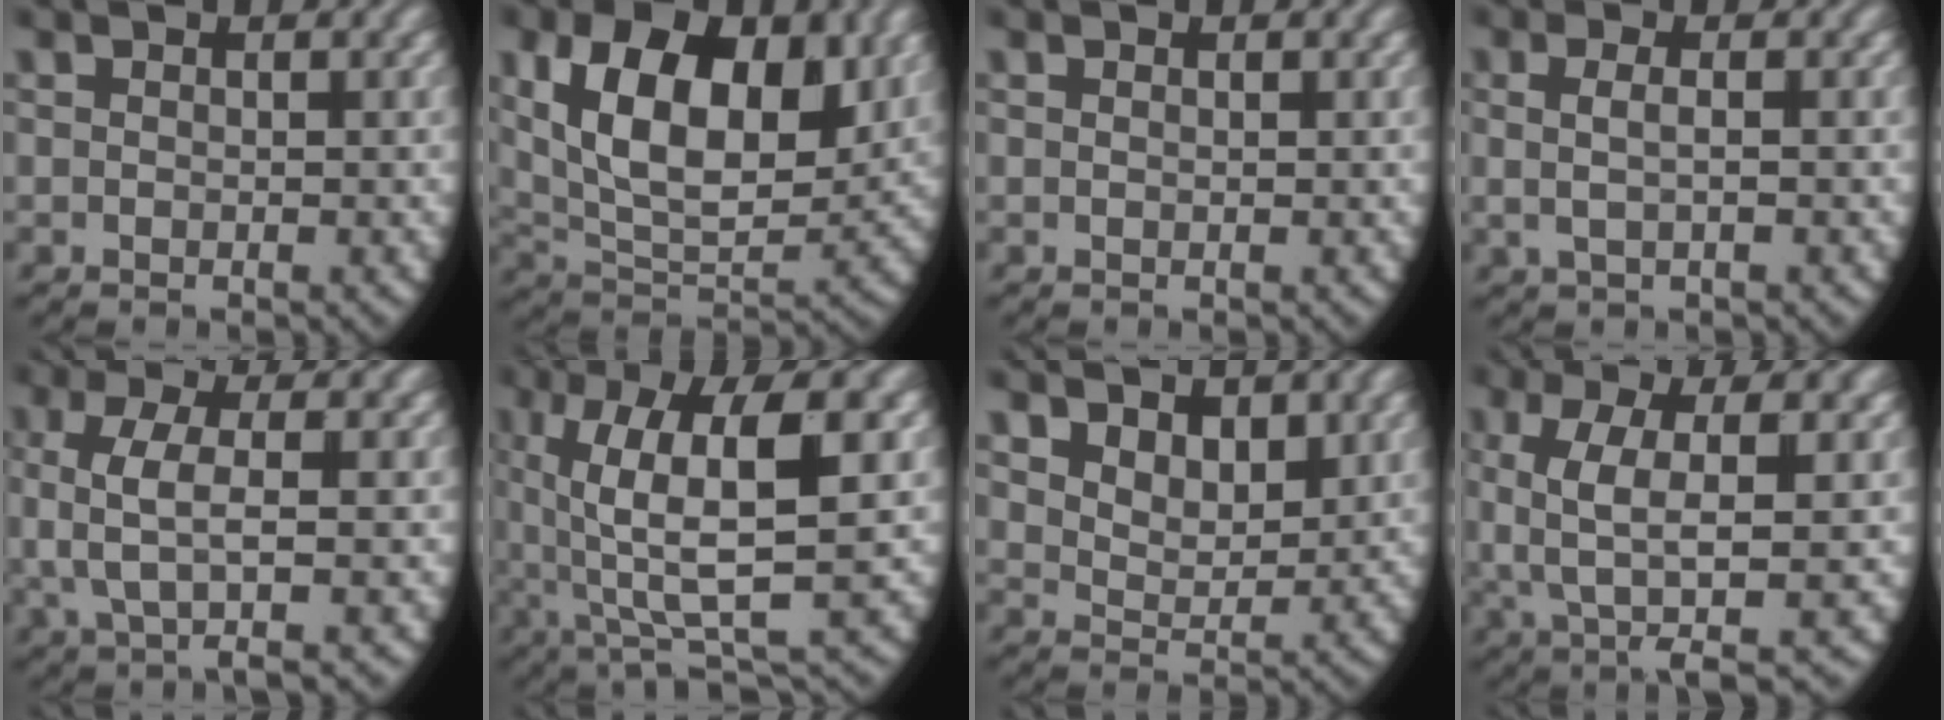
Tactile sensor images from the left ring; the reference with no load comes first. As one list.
[{"total": 13.8, "force": [3.6, 9.4, 9.5], "torque": [-0.190, -0.036, 0.066]}, {"total": 0.0}, {"total": 1.9, "force": [0.1, 0.7, 1.7], "torque": [-0.049, -0.006, 0.009]}, {"total": 5.2, "force": [0.6, 2.2, 4.7], "torque": [-0.104, -0.007, 0.018]}, {"total": 9.3, "force": [1.3, 3.9, 8.3], "torque": [-0.140, -0.004, 0.021]}, {"total": 5.5, "force": [2.9, 3.9, 2.6], "torque": [-0.068, -0.020, 0.050]}, {"total": 6.3, "force": [0.2, 2.5, 5.8], "torque": [-0.110, -0.011, 0.012]}]